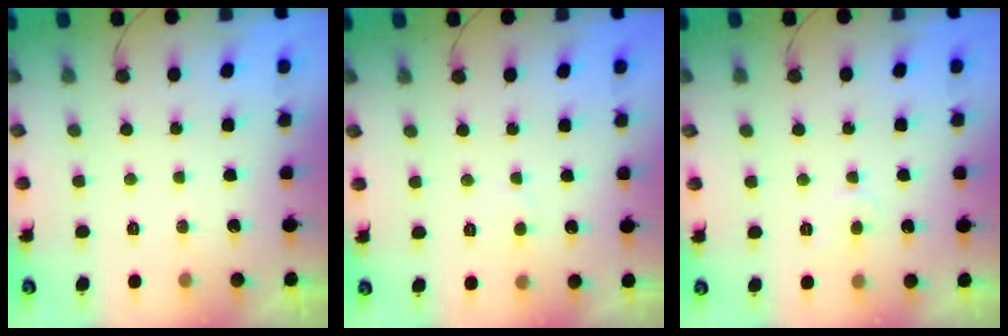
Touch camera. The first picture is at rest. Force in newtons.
{"total": 3.2, "press": 3.2, "slide": 0.2}
{"total": 3.3, "press": 3.3, "slide": 0.4}